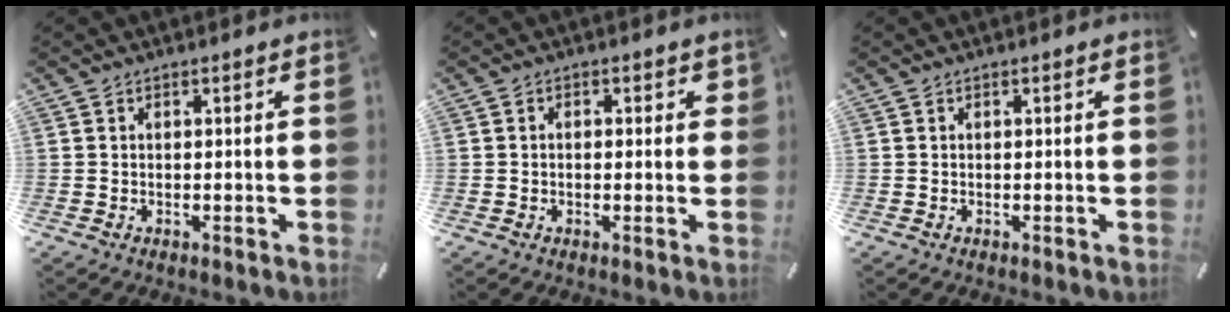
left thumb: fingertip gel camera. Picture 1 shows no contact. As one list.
[{"total": 1.7, "force": [-0.2, 1.2, 1.1], "torque": [-0.012, 0.003, -0.007]}, {"total": 0.0}]